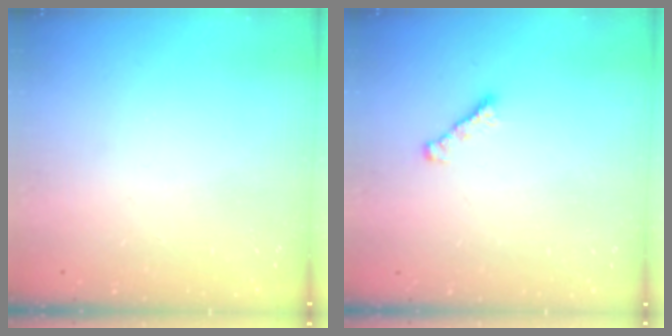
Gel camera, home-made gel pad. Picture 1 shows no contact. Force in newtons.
{"total": 1.8, "press": 1.7, "slide": 0.6}